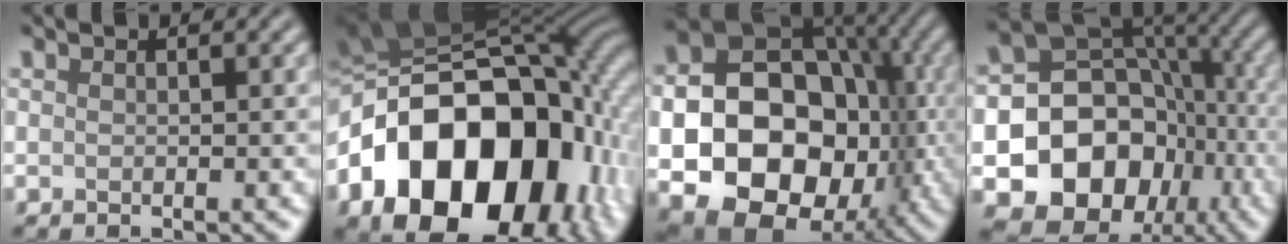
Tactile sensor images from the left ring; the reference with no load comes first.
{"total": 20.8, "force": [-4.9, 15.4, 13.1], "torque": [-0.252, -0.011, -0.077]}
{"total": 22.1, "force": [-4.6, 18.8, 10.7], "torque": [-0.164, -0.043, -0.099]}
{"total": 15.0, "force": [-5.2, 12.3, 6.7], "torque": [-0.108, -0.001, -0.108]}